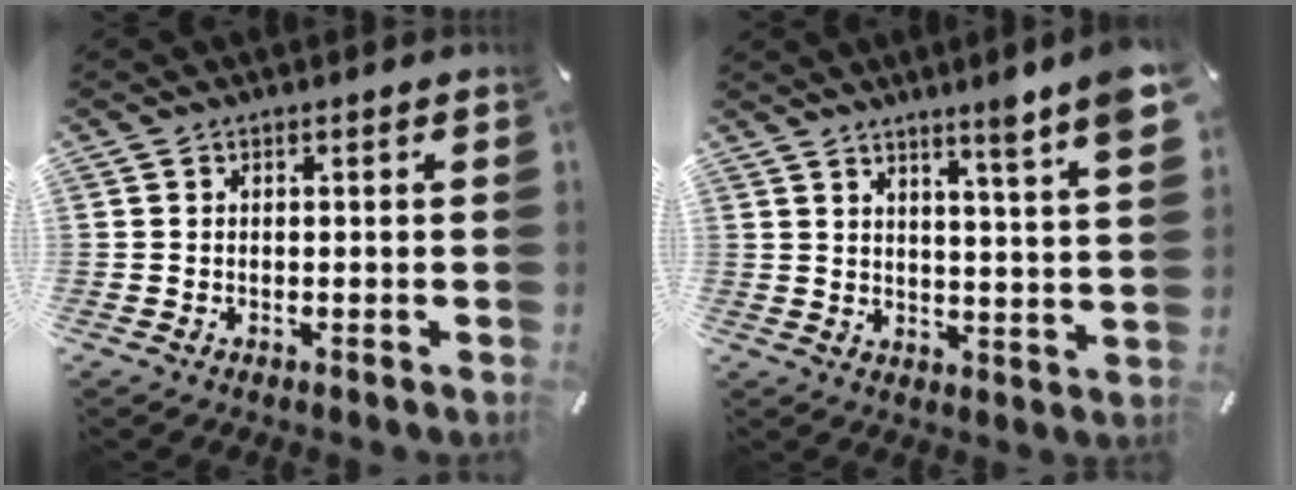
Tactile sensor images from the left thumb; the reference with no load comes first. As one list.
[{"total": 8.6, "force": [6.6, -0.3, 5.6], "torque": [-0.078, -0.053, 0.102]}]